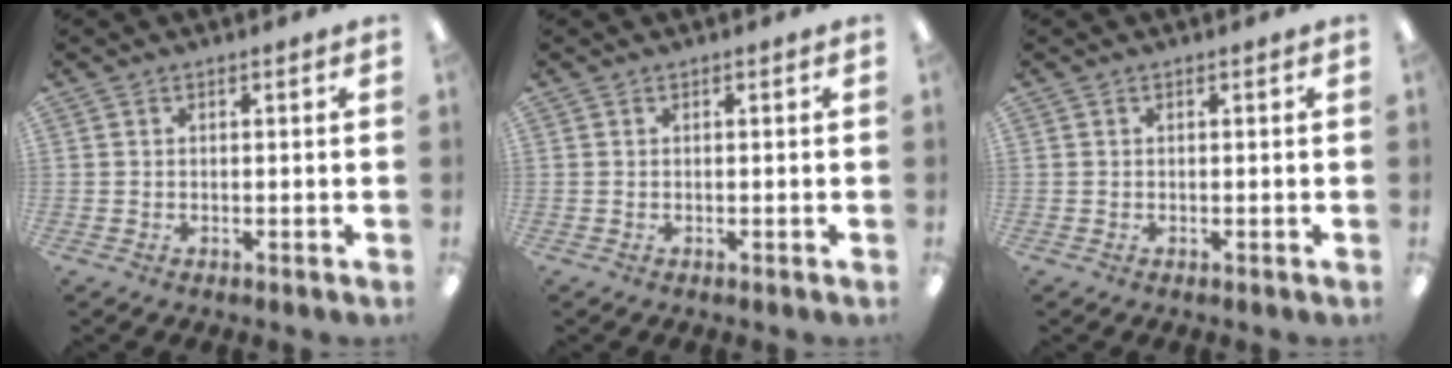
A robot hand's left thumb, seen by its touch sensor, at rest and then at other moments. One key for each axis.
{"total": 0.0}
{"total": 0.0}